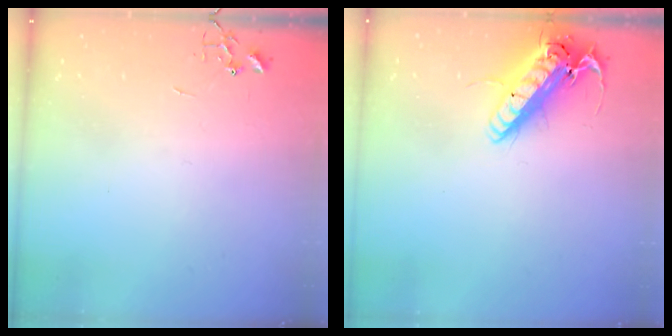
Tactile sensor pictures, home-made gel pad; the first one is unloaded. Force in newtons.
{"total": 18.3, "press": 18.0, "slide": 3.3}